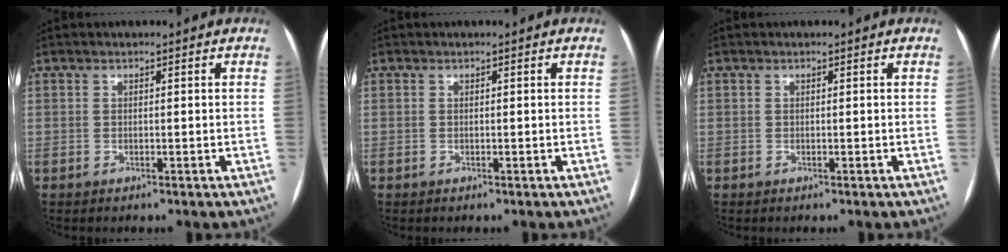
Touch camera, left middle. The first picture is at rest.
{"total": 0.0}
{"total": 0.0}